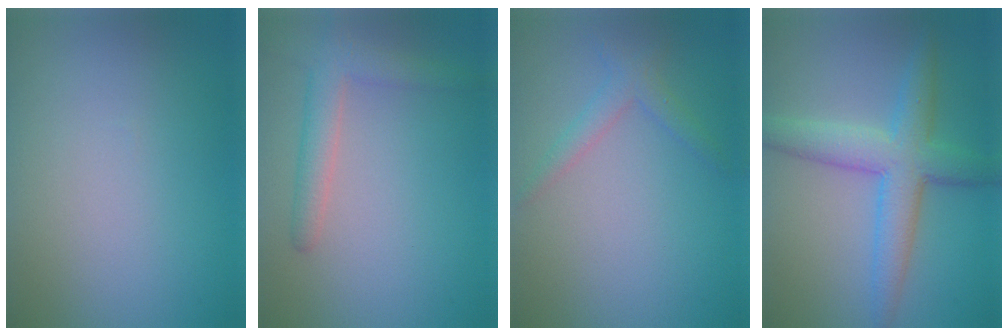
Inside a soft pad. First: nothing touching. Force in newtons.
{"total": 3.0, "press": 3.0, "slide": 0.1}
{"total": 1.8, "press": 1.8, "slide": 0.1}
{"total": 5.3, "press": 5.3, "slide": 0.2}